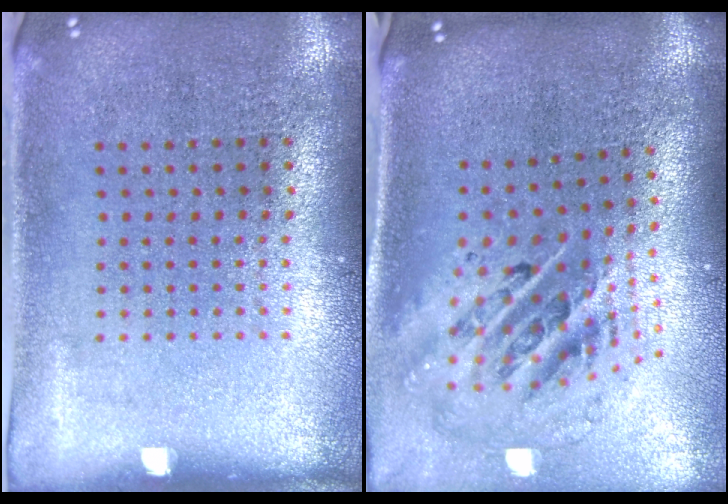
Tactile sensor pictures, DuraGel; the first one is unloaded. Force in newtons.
{"total": 2.4, "press": 1.6, "slide": 1.7}